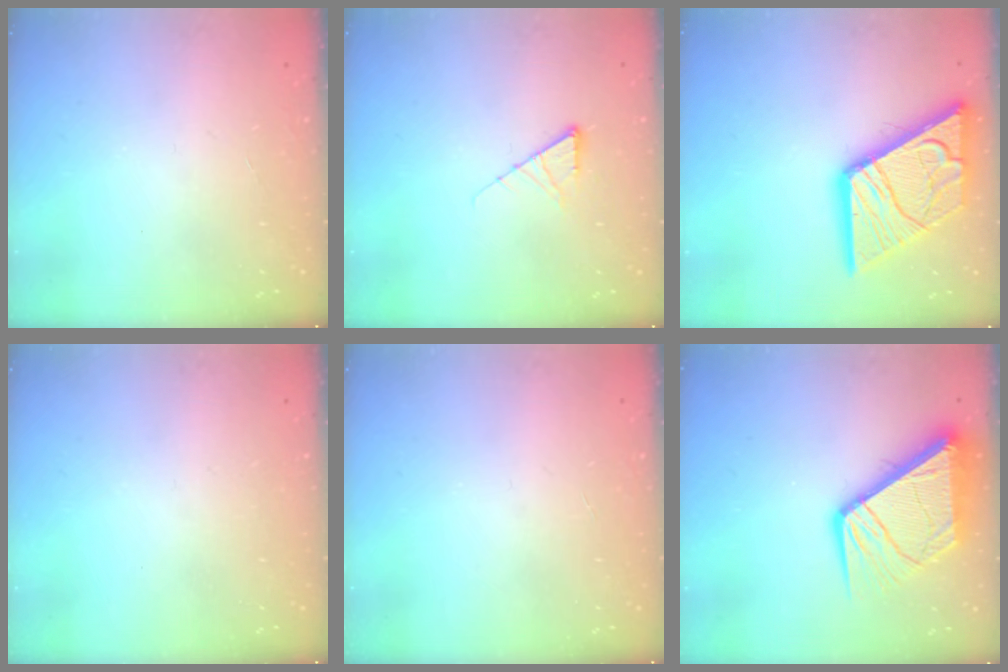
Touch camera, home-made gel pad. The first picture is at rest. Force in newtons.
{"total": 5.0, "press": 5.0, "slide": 0.7}
{"total": 22.7, "press": 22.6, "slide": 2.7}
{"total": 0.0}
{"total": 0.0}
{"total": 15.1, "press": 15.0, "slide": 1.7}